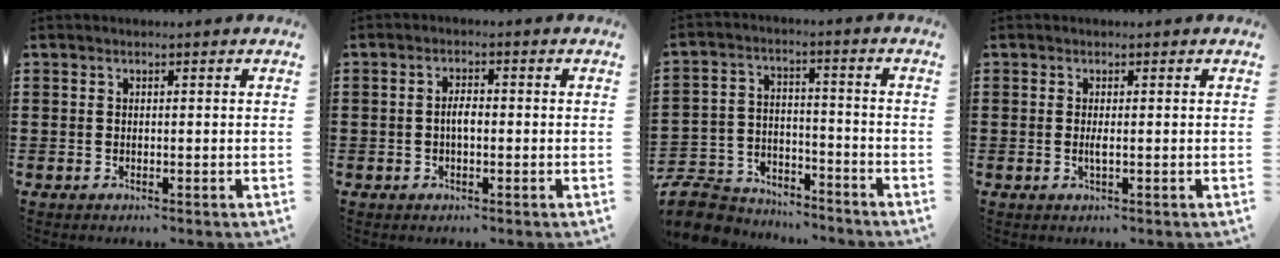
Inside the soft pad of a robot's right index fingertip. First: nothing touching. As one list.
[{"total": 2.3, "force": [-0.3, 0.9, 2.1], "torque": [-0.040, 0.002, -0.007]}, {"total": 7.8, "force": [-7.4, 2.3, 1.0], "torque": [-0.041, 0.015, -0.151]}, {"total": 1.3, "force": [-0.2, 0.1, 1.2], "torque": [-0.024, -0.004, -0.003]}]